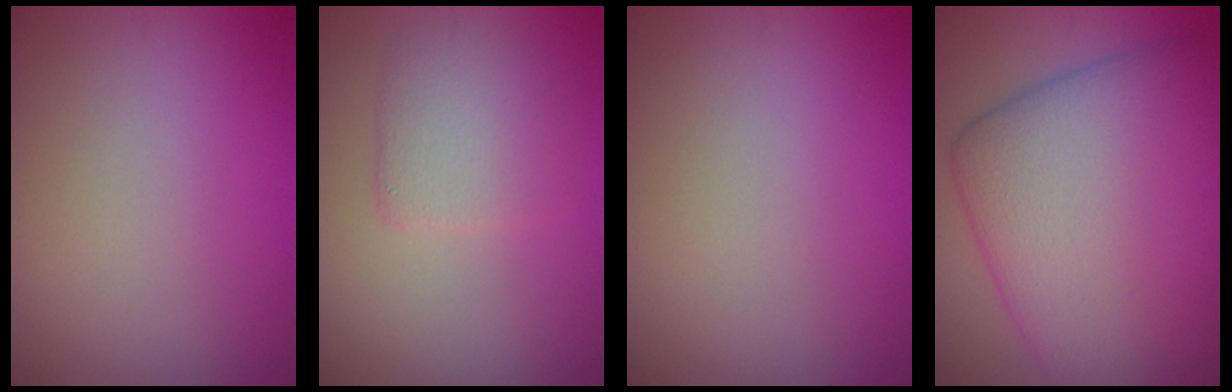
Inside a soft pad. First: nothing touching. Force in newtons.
{"total": 2.9, "press": 2.9, "slide": 0.3}
{"total": 0.0}
{"total": 13.6, "press": 13.6, "slide": 0.3}